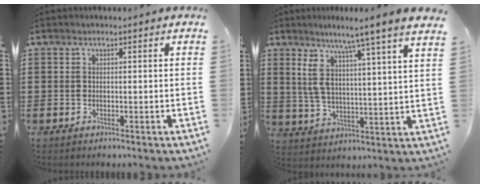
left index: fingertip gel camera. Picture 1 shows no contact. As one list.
[{"total": 7.5, "force": [5.4, -0.3, 5.2], "torque": [-0.123, -0.039, 0.083]}]